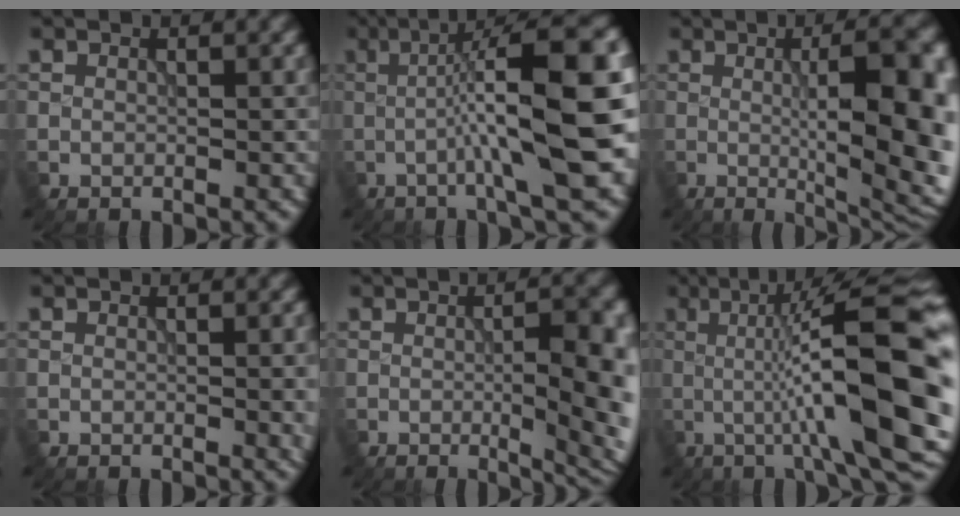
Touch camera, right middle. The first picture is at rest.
{"total": 11.5, "force": [-0.9, 1.7, 11.4], "torque": [-0.159, 0.020, -0.018]}
{"total": 12.3, "force": [0.1, 3.2, 11.9], "torque": [-0.130, 0.001, 0.002]}
{"total": 2.1, "force": [-0.3, 0.6, 2.0], "torque": [-0.025, -0.008, -0.003]}
{"total": 8.5, "force": [-0.6, 2.5, 8.1], "torque": [-0.094, -0.008, -0.001]}
{"total": 15.3, "force": [-0.4, 3.1, 15.0], "torque": [-0.209, 0.020, -0.014]}